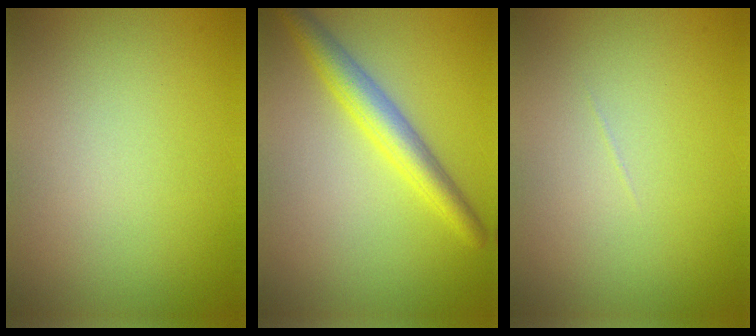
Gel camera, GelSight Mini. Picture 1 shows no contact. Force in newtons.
{"total": 3.7, "press": 3.7, "slide": 0.1}
{"total": 0.0}